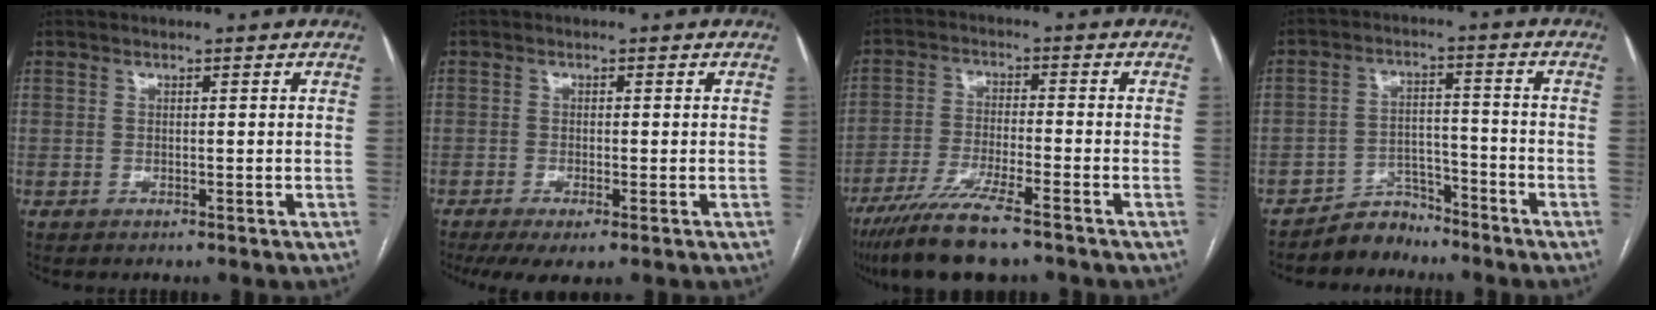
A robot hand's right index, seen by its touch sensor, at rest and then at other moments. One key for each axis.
{"total": 4.7, "fx": -2.7, "fy": 1.1, "fz": 3.8, "tx": -0.063, "ty": -0.014, "tz": -0.044}
{"total": 10.3, "fx": -7.6, "fy": 0.9, "fz": 6.8, "tx": -0.125, "ty": -0.028, "tz": -0.133}
{"total": 5.2, "fx": -4.8, "fy": 2.1, "fz": -0.3, "tx": 0.013, "ty": 0.016, "tz": -0.083}